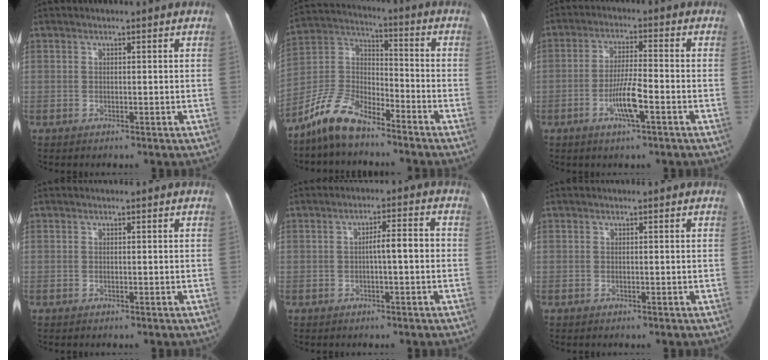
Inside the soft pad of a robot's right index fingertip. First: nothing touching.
{"total": 11.2, "force": [-8.9, 4.1, 5.3], "torque": [-0.119, 0.018, -0.177]}
{"total": 6.9, "force": [-2.9, 0.8, 6.2], "torque": [-0.122, 0.001, -0.051]}
{"total": 0.0}
{"total": 4.5, "force": [-0.4, 0.8, 4.4], "torque": [-0.071, 0.022, -0.005]}
{"total": 0.0}